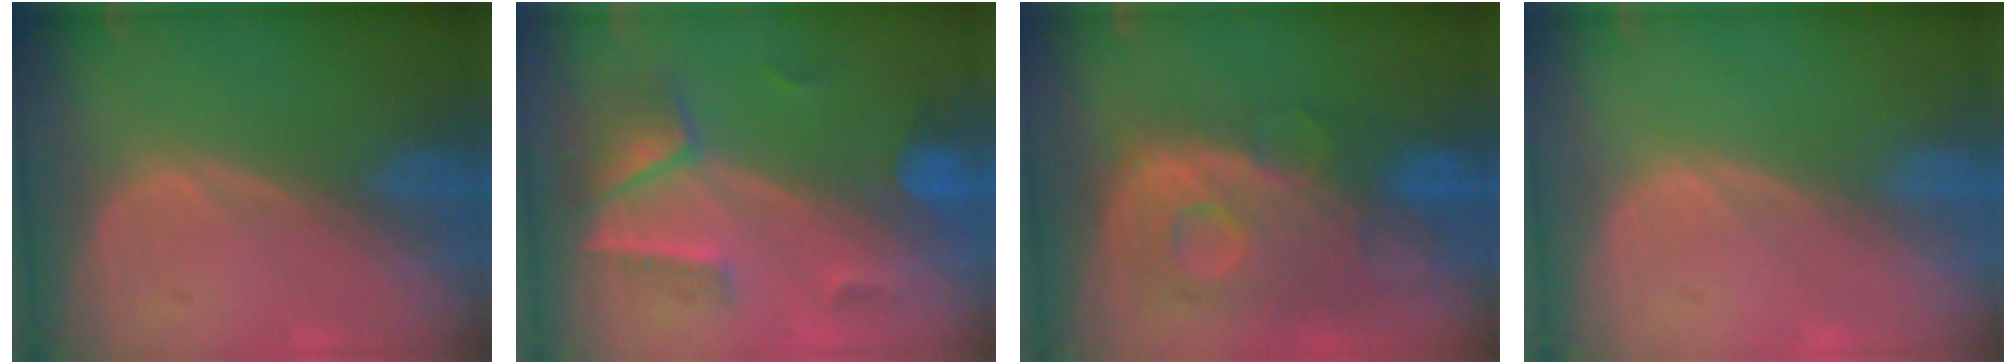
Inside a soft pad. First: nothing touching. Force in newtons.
{"total": 7.2, "press": 6.4, "slide": 3.4}
{"total": 11.1, "press": 9.7, "slide": 5.4}
{"total": 0.0}